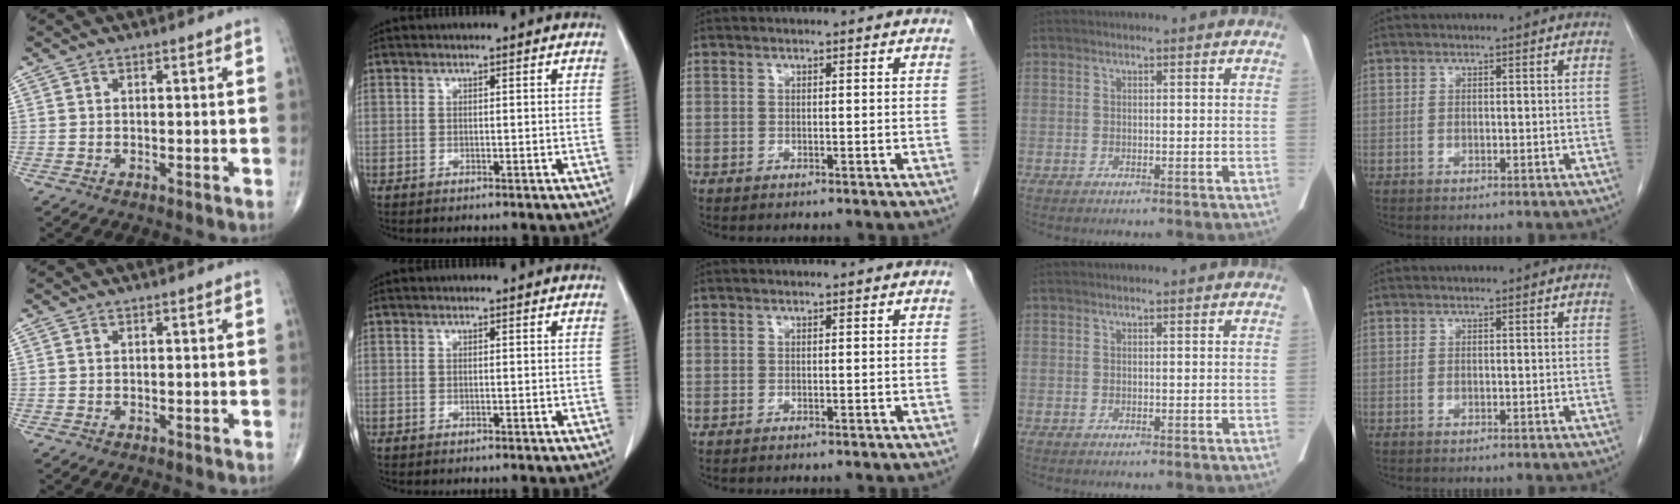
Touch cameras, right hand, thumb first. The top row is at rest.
{}